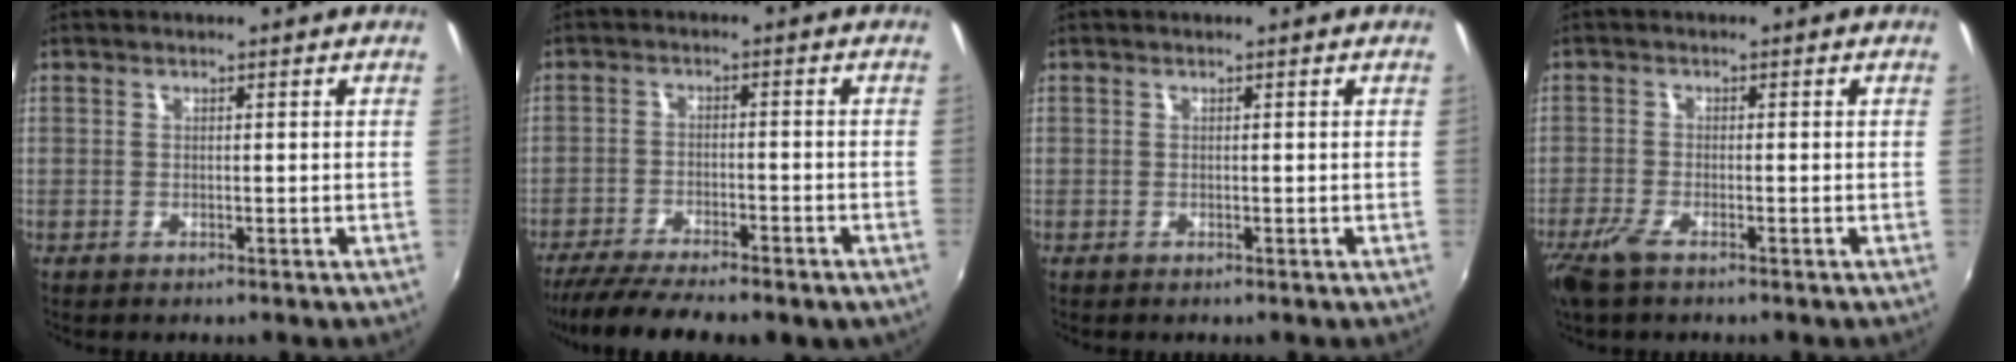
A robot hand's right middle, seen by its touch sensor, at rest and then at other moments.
{"total": 14.5, "force": [-11.6, 3.6, 8.0], "torque": [-0.160, -0.041, -0.175]}
{"total": 0.0}
{"total": 3.8, "force": [-2.7, 0.9, 2.6], "torque": [-0.066, -0.012, -0.055]}